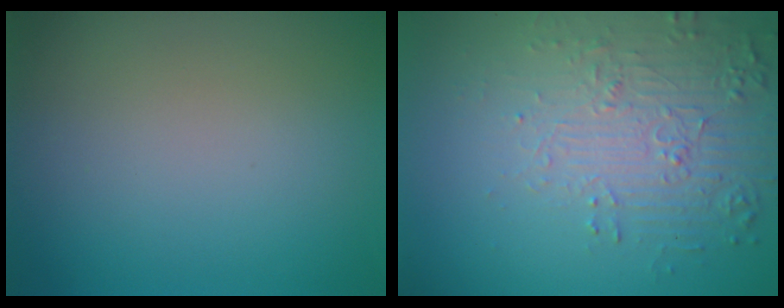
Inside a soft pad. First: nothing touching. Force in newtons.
{"total": 5.9, "press": 3.9, "slide": 4.5}